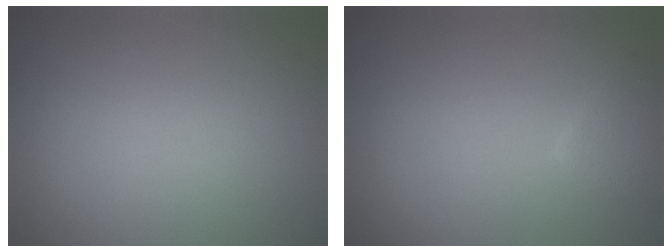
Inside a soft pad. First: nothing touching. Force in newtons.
{"total": 1.5, "press": 1.5, "slide": 0.1}